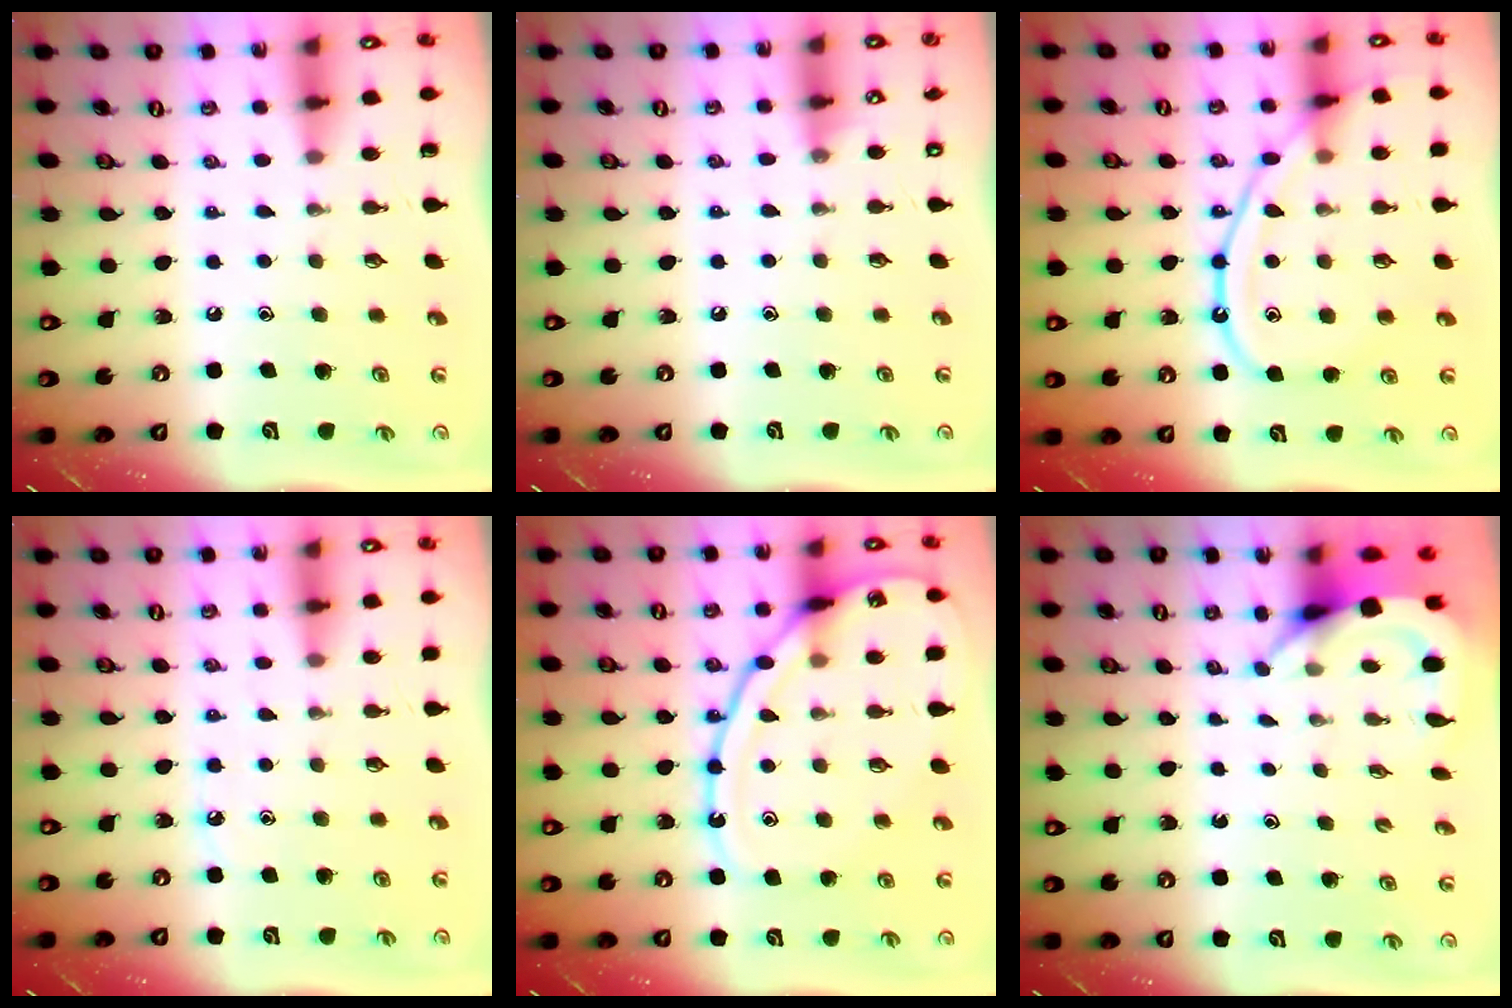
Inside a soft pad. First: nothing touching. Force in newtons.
{"total": 2.9, "press": 2.9, "slide": 0.4}
{"total": 12.4, "press": 12.4, "slide": 1.2}
{"total": 4.4, "press": 4.4, "slide": 0.6}
{"total": 16.0, "press": 16.0, "slide": 1.4}
{"total": 4.1, "press": 4.1, "slide": 0.3}